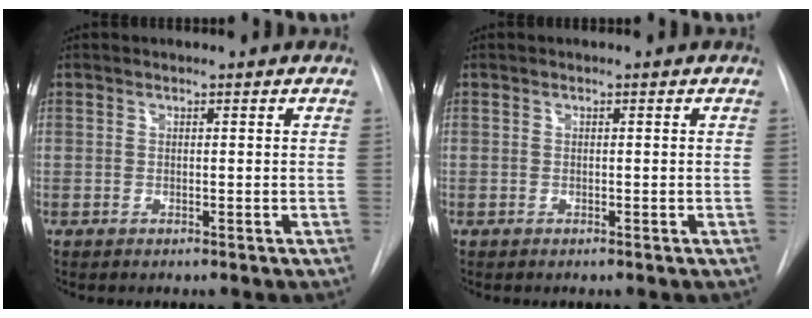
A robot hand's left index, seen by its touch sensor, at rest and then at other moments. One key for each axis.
{"total": 0.0}